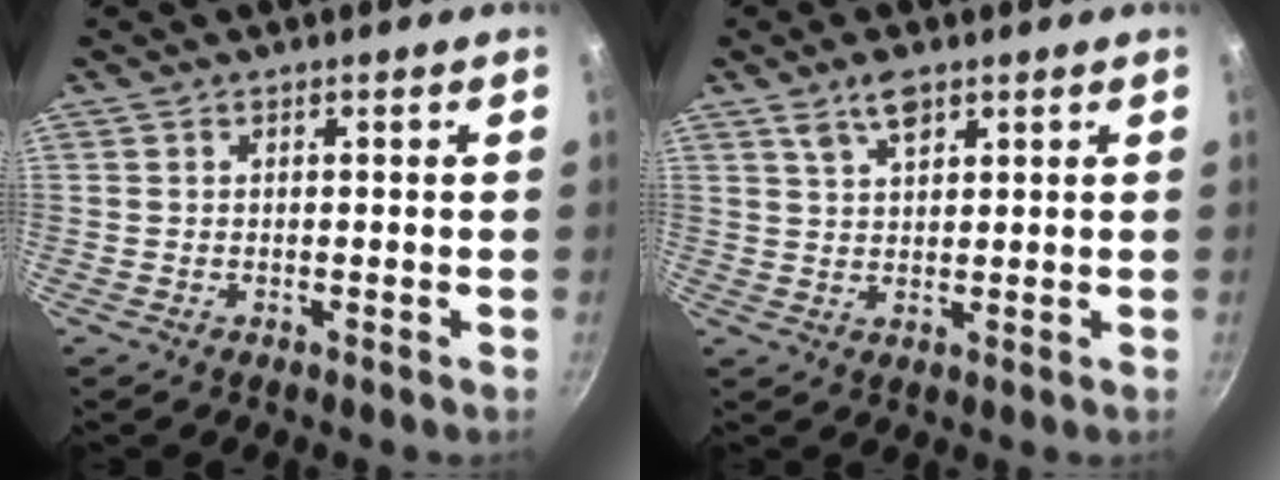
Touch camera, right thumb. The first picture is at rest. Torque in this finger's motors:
{"motor_torque": [-0.89, 0.67, 0.39, 0.61, 0.16]}